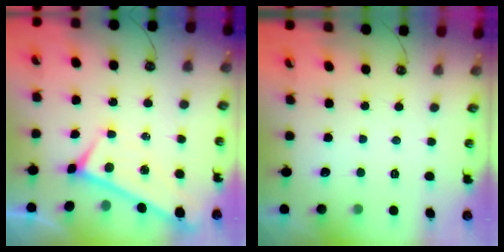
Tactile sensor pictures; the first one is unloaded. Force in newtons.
{"total": 0.0}